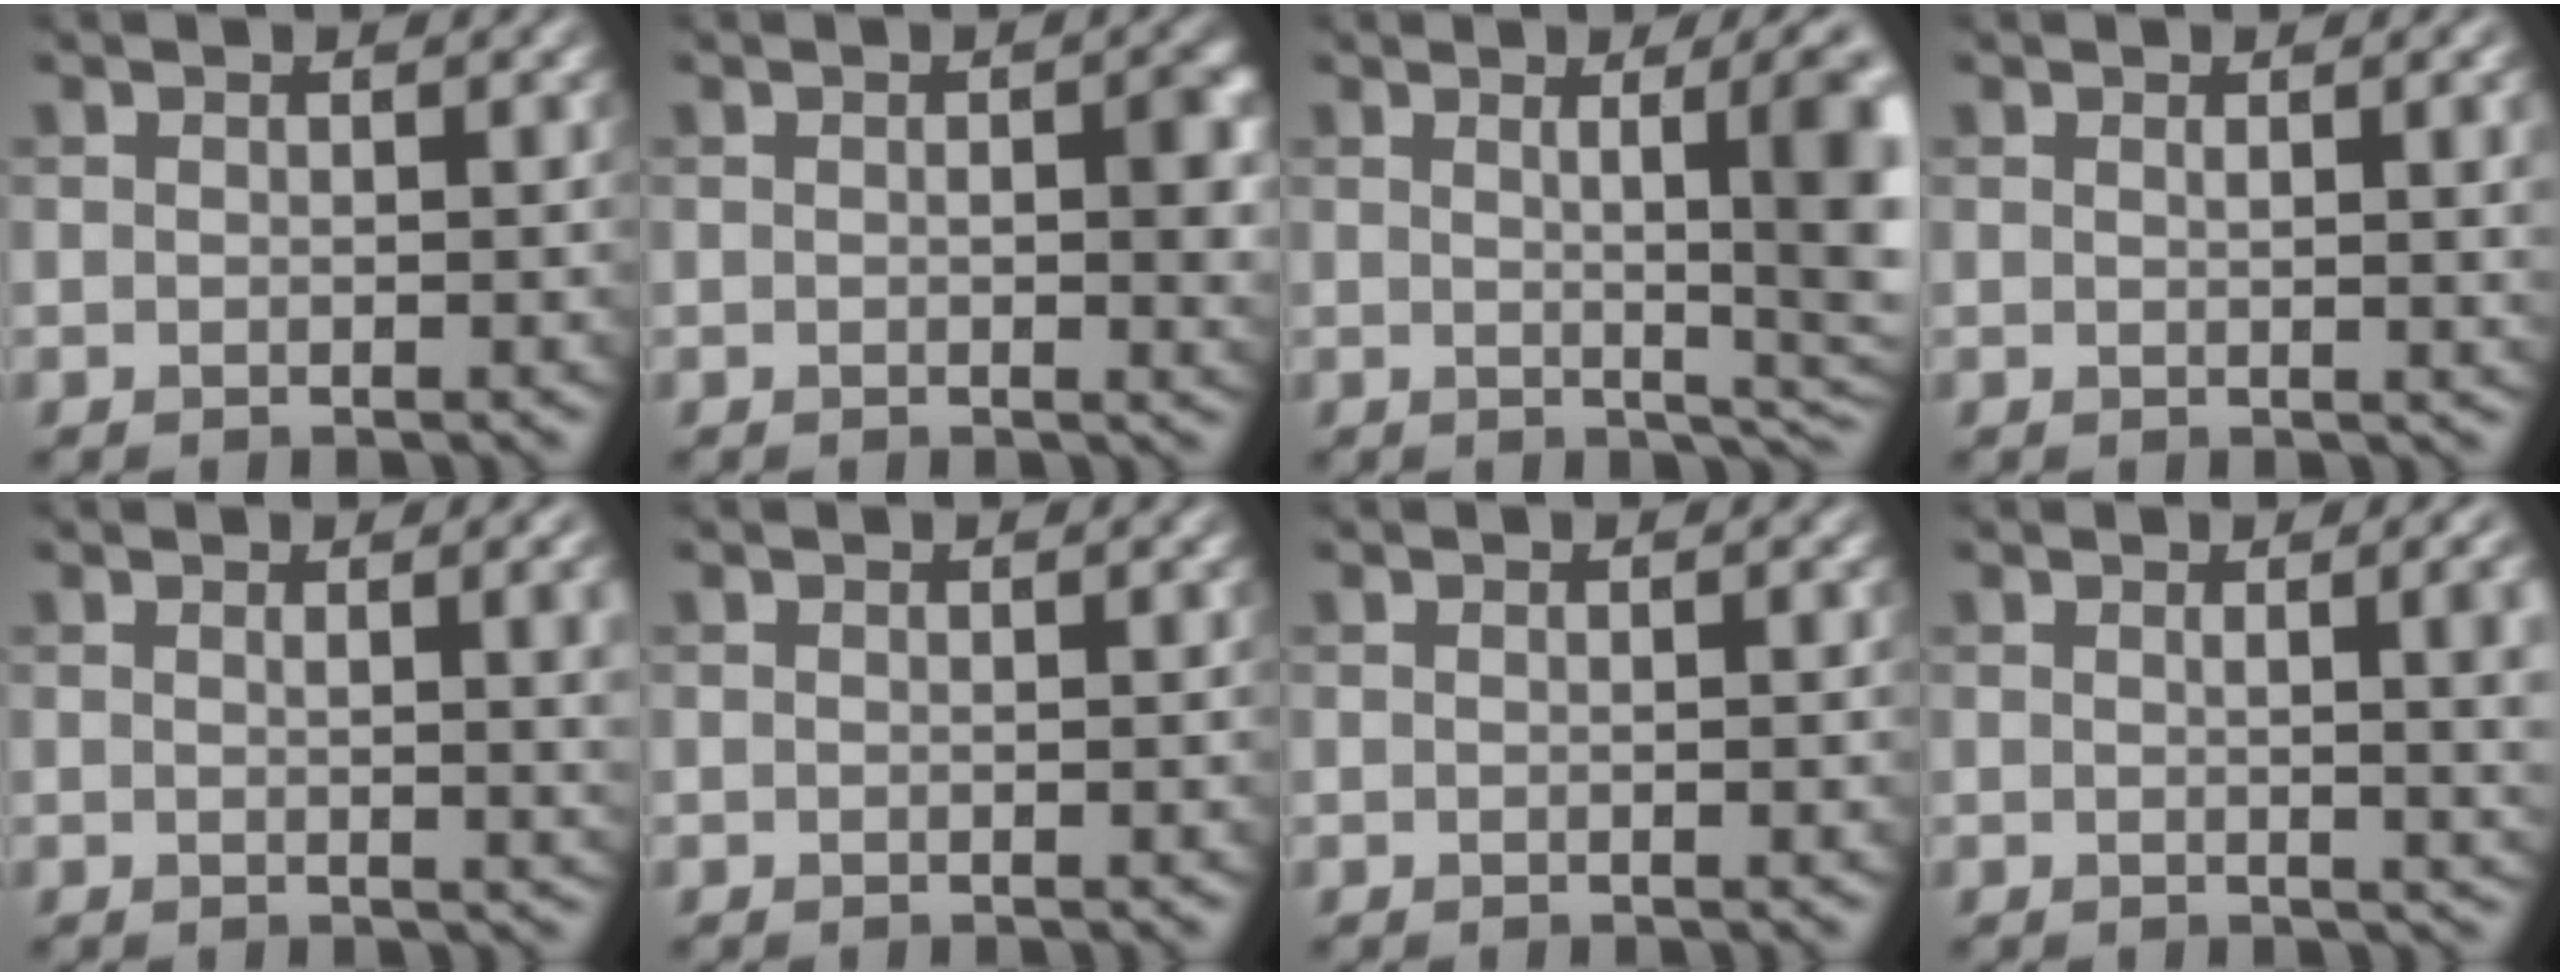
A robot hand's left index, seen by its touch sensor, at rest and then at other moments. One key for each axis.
{"total": 3.3, "fx": 0.2, "fy": 1.2, "fz": 3.1, "tx": -0.040, "ty": -0.002, "tz": 0.001}
{"total": 9.5, "fx": 1.4, "fy": 2.6, "fz": 9.0, "tx": -0.076, "ty": 0.011, "tz": 0.016}
{"total": 3.8, "fx": 1.1, "fy": 1.3, "fz": 3.4, "tx": -0.032, "ty": 0.005, "tz": 0.014}
{"total": 5.6, "fx": 1.1, "fy": 2.2, "fz": 5.0, "tx": -0.029, "ty": 0.007, "tz": 0.017}
{"total": 0.0}
{"total": 0.6, "fx": 0.0, "fy": 0.1, "fz": 0.6, "tx": -0.008, "ty": 0.002, "tz": 0.000}
{"total": 6.5, "fx": 1.0, "fy": 2.7, "fz": 5.9, "tx": -0.028, "ty": 0.010, "tz": 0.012}